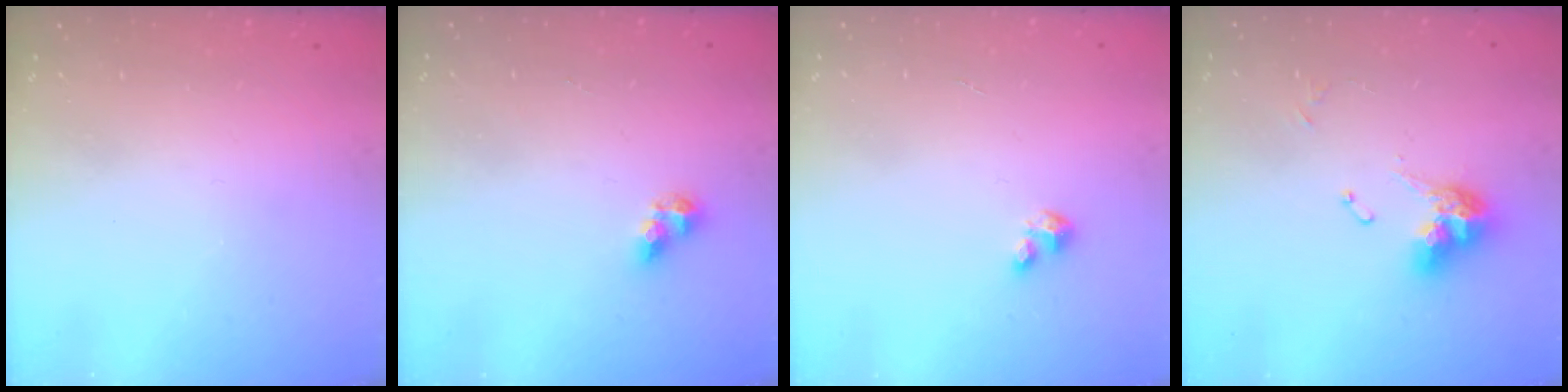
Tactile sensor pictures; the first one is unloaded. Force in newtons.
{"total": 6.7, "press": 6.7, "slide": 0.8}
{"total": 2.0, "press": 2.0, "slide": 0.2}
{"total": 10.2, "press": 10.1, "slide": 1.0}